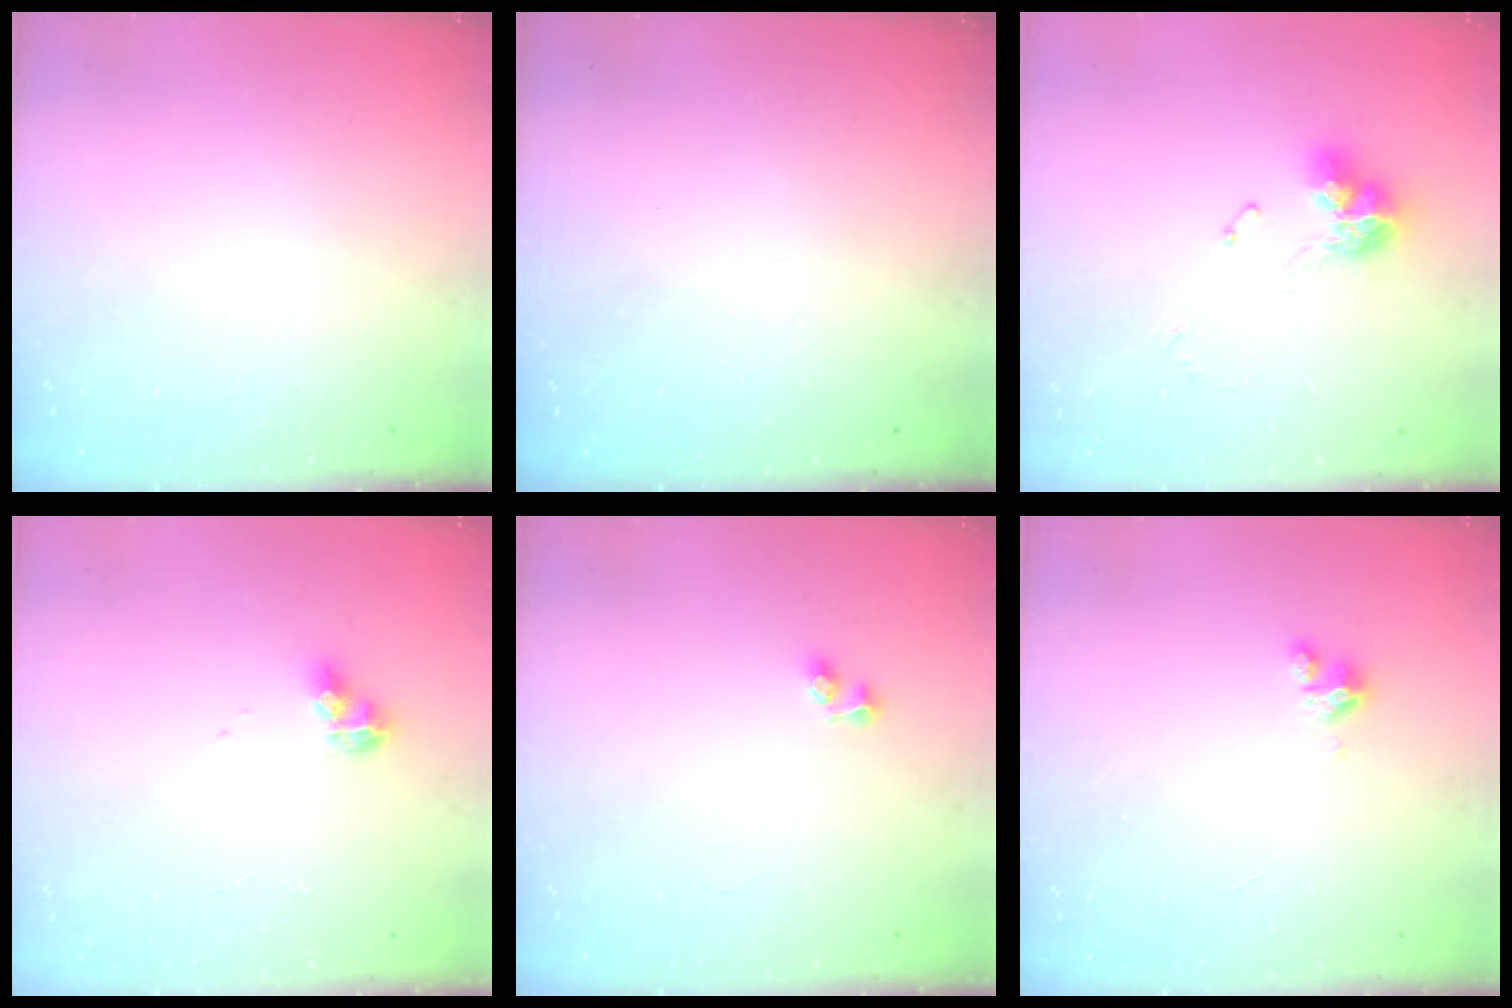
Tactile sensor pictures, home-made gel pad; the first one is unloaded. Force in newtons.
{"total": 0.0}
{"total": 10.2, "press": 10.1, "slide": 1.0}
{"total": 7.4, "press": 7.4, "slide": 0.9}
{"total": 3.0, "press": 2.7, "slide": 1.3}
{"total": 5.0, "press": 5.0, "slide": 0.4}